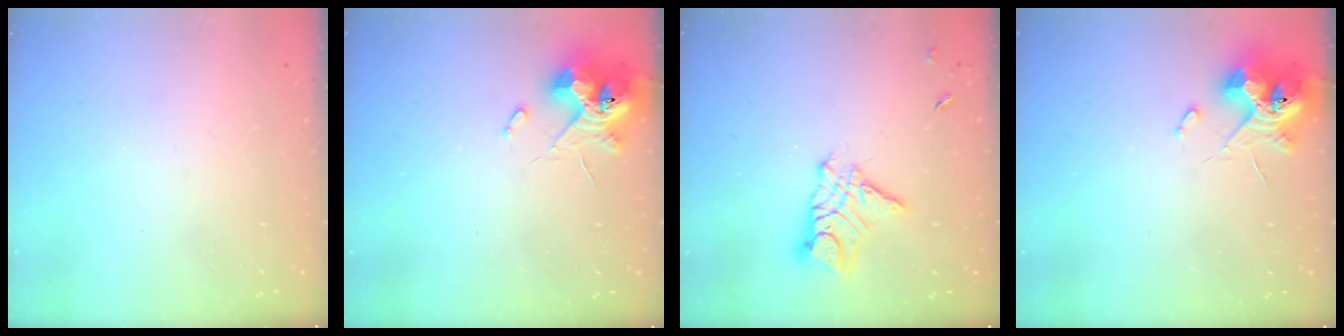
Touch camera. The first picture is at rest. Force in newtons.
{"total": 10.7, "press": 10.6, "slide": 1.2}
{"total": 10.1, "press": 10.1, "slide": 0.8}
{"total": 10.7, "press": 10.6, "slide": 1.2}